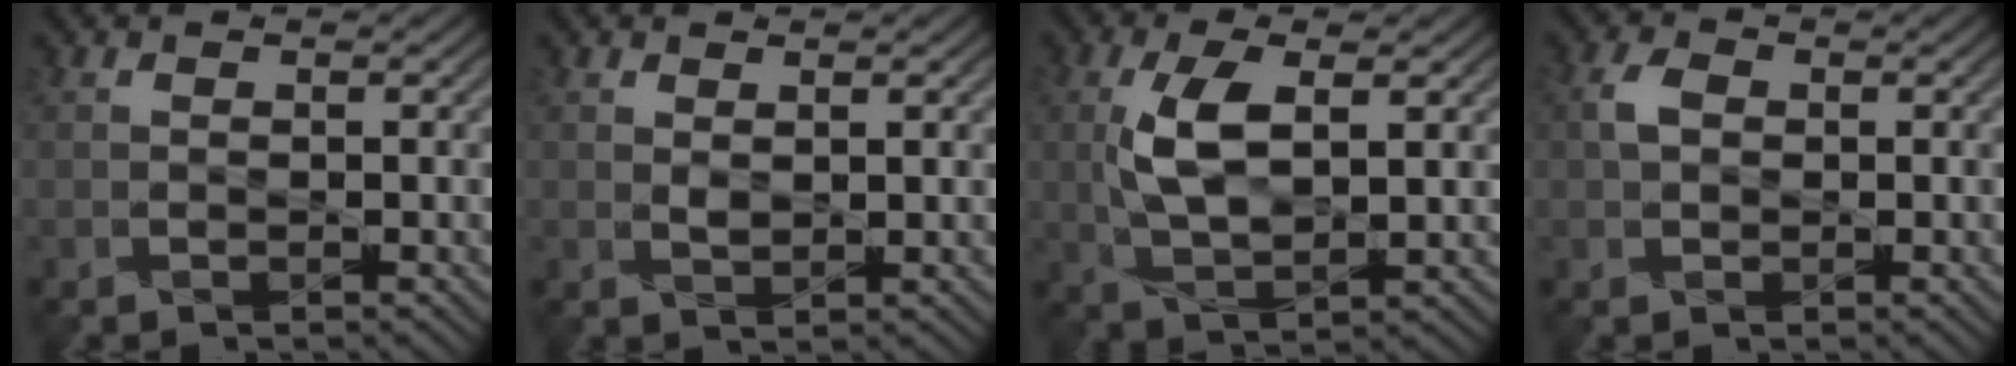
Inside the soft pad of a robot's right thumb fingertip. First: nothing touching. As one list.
[{"total": 1.1, "force": [0.8, 0.3, 0.6], "torque": [-0.018, -0.001, 0.017]}, {"total": 7.3, "force": [1.4, 3.1, 6.5], "torque": [-0.147, 0.001, 0.026]}, {"total": 2.4, "force": [0.3, 1.7, 1.6], "torque": [-0.035, 0.003, 0.001]}]